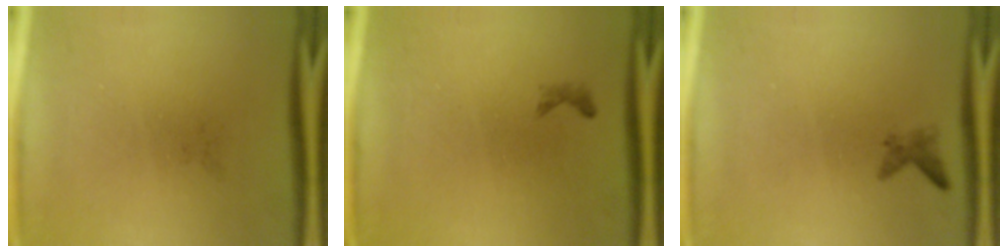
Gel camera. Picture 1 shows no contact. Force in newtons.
{"total": 0.6}
{"total": 1.1}